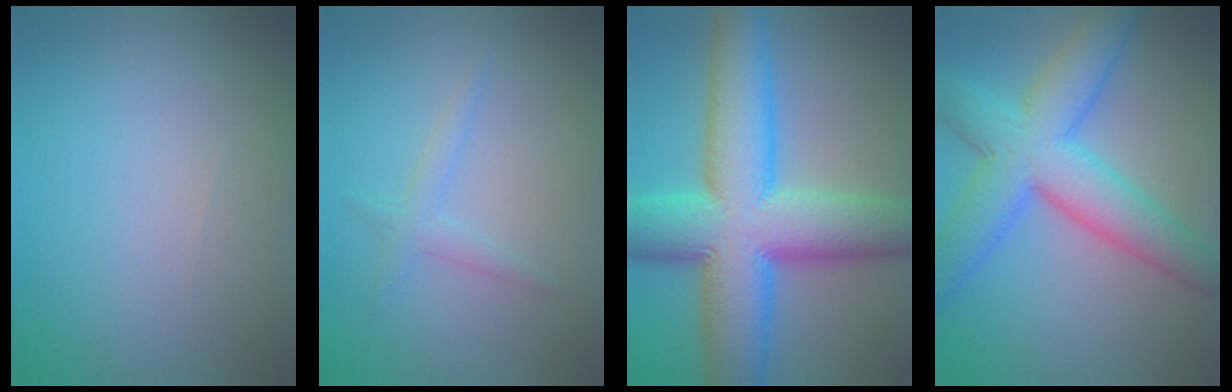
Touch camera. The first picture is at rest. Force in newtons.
{"total": 1.6, "press": 1.6, "slide": 0.1}
{"total": 13.6, "press": 13.6, "slide": 0.2}
{"total": 8.9, "press": 8.9, "slide": 0.2}